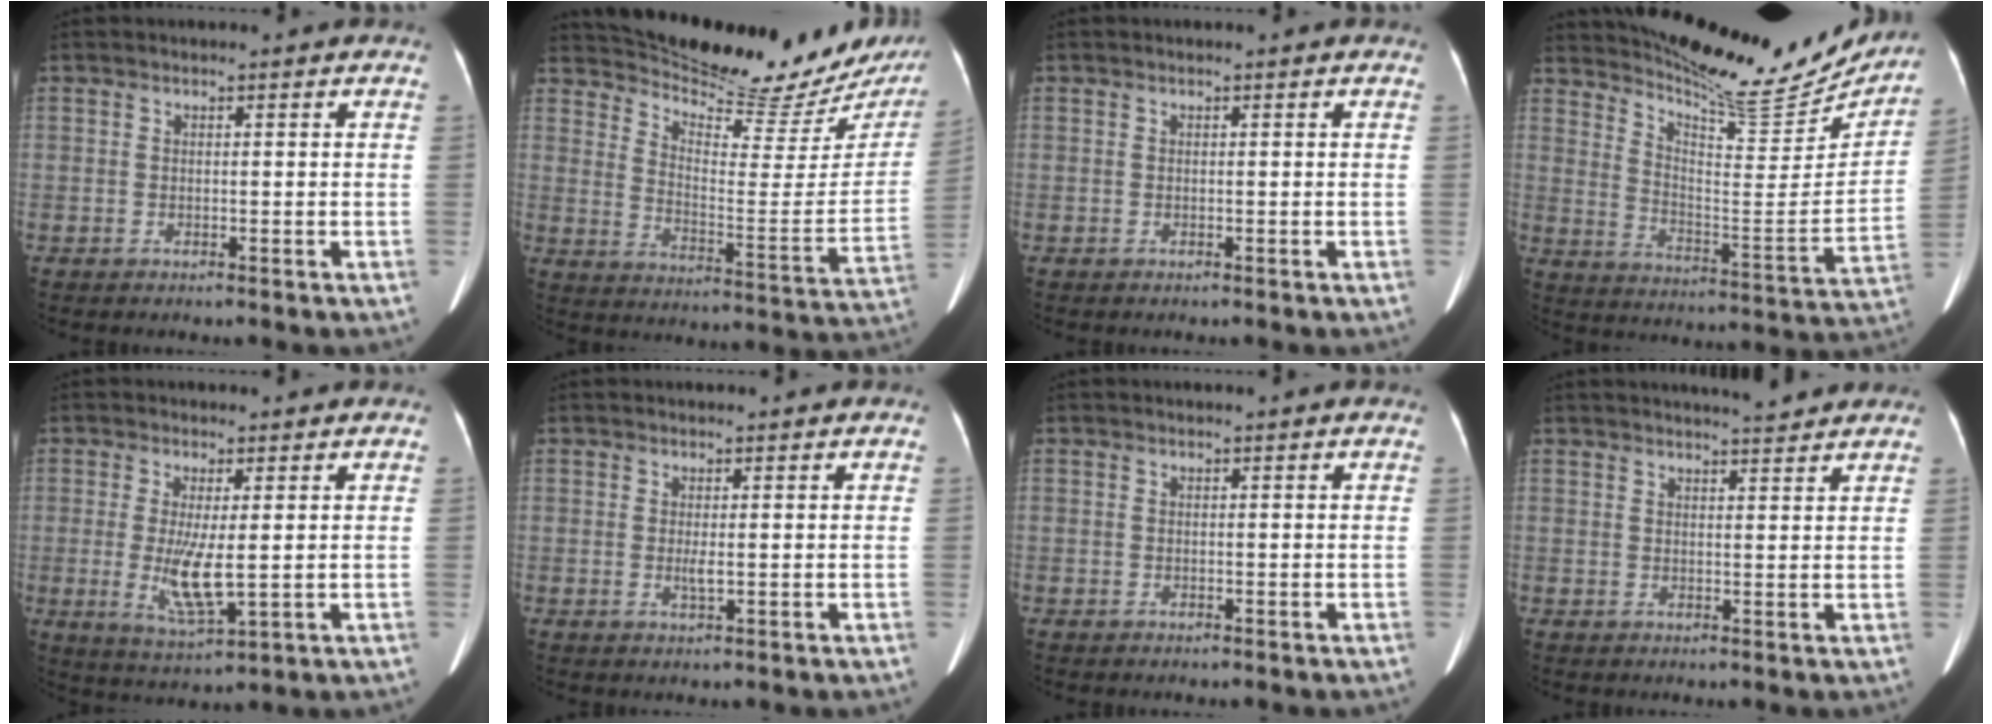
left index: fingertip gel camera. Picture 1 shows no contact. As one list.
[{"total": 23.3, "force": [21.6, 3.7, 8.0], "torque": [-0.125, -0.075, 0.283]}, {"total": 0.0}, {"total": 20.0, "force": [18.8, 3.4, 5.9], "torque": [-0.093, -0.057, 0.261]}, {"total": 6.6, "force": [-0.1, 1.3, 6.5], "torque": [-0.132, -0.021, 0.002]}, {"total": 0.7, "force": [0.0, 0.1, 0.7], "torque": [-0.015, -0.003, -0.001]}, {"total": 0.0}, {"total": 4.8, "force": [4.6, 0.2, 1.6], "torque": [-0.027, 0.003, 0.057]}]